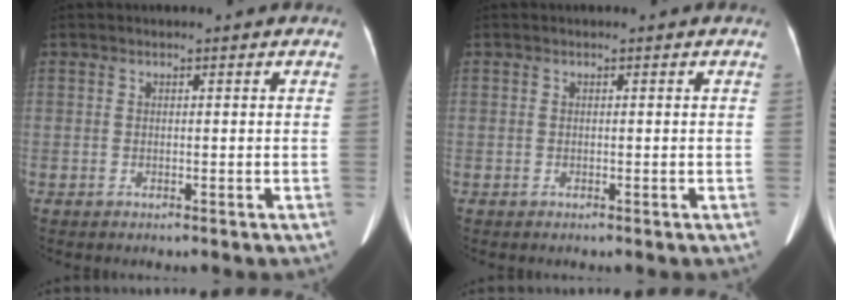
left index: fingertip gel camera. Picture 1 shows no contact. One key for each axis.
{"total": 0.0}